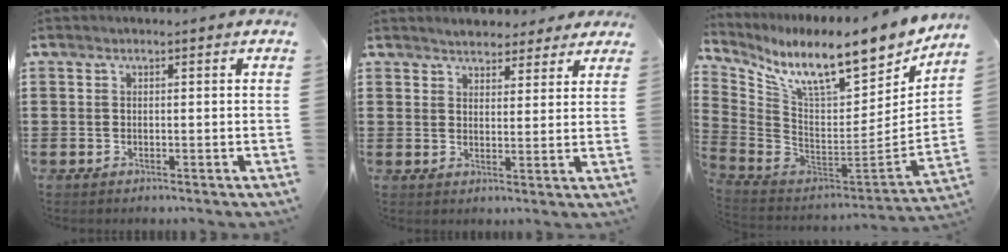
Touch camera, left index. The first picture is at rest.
{"total": 3.4, "force": [3.2, 1.1, 0.1], "torque": [-0.014, -0.002, 0.061]}
{"total": 12.0, "force": [8.9, 1.4, 7.9], "torque": [-0.169, -0.078, 0.148]}